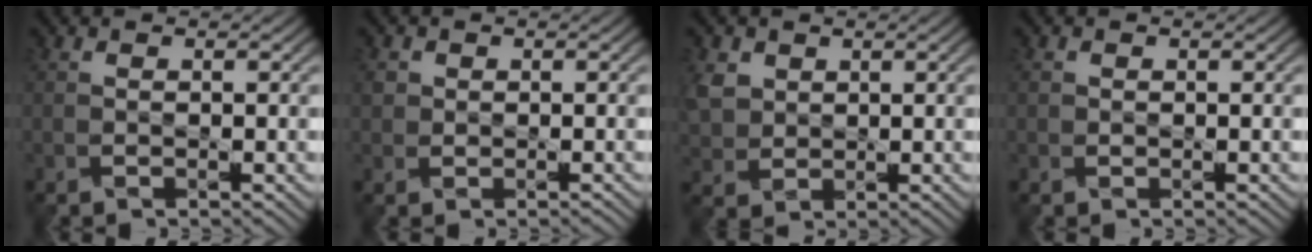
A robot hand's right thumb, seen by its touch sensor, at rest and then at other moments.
{"total": 1.3, "force": [0.7, 1.0, -0.5], "torque": [0.005, 0.010, 0.014]}
{"total": 3.2, "force": [1.8, 2.6, 0.7], "torque": [-0.036, 0.006, 0.035]}
{"total": 0.6, "force": [0.3, 0.4, -0.4], "torque": [0.010, 0.004, 0.006]}